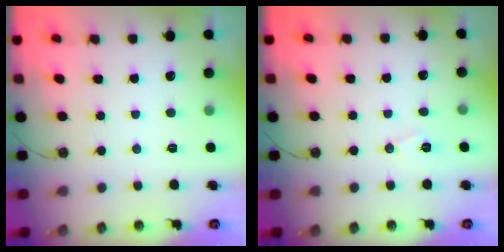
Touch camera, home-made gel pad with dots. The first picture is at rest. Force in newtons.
{"total": 7.0, "press": 5.3, "slide": 4.6}